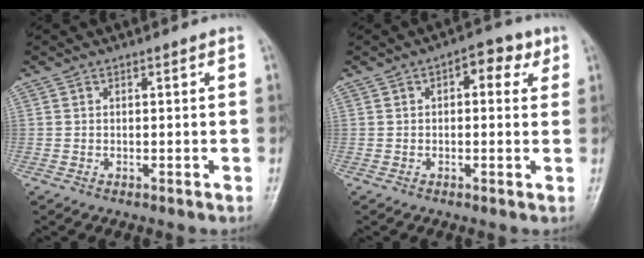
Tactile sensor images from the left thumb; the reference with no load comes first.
{"total": 5.6, "force": [2.1, 3.1, 4.2], "torque": [-0.026, 0.005, 0.016]}